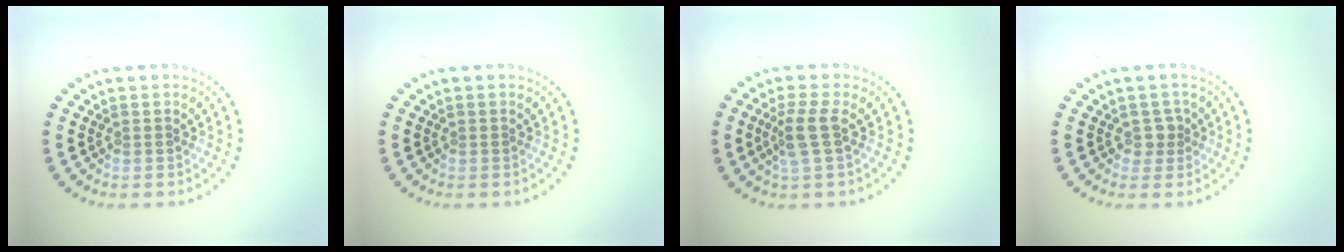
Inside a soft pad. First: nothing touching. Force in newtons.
{"total": 0.0}
{"total": 2.5, "press": 2.0, "slide": 1.5}
{"total": 1.4, "press": 1.1, "slide": 0.8}